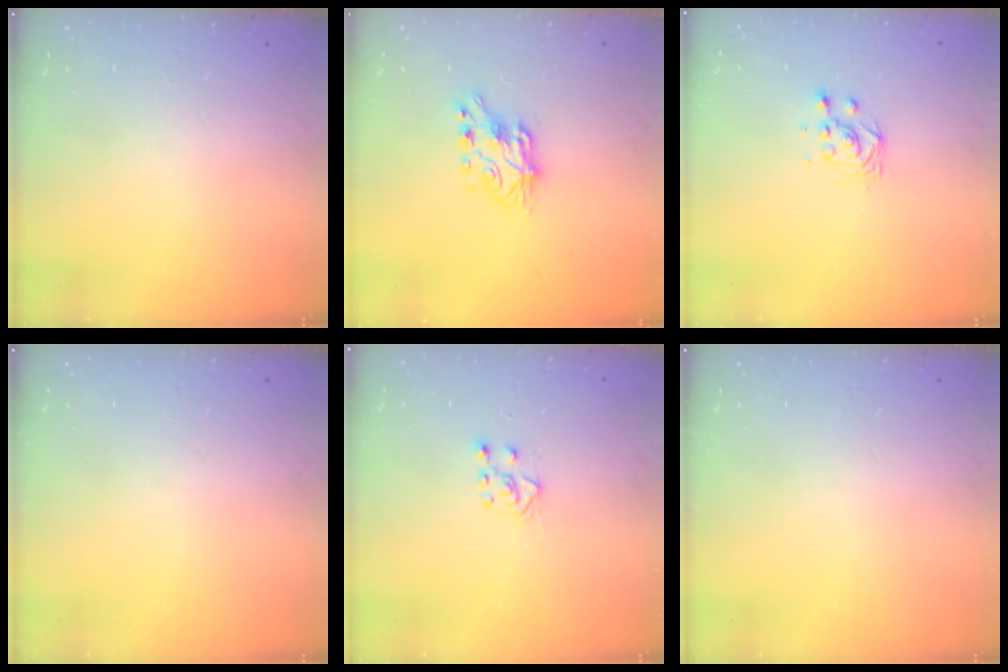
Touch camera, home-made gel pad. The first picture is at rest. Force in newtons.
{"total": 7.4, "press": 7.3, "slide": 0.8}
{"total": 2.8, "press": 2.8, "slide": 0.3}
{"total": 0.0}
{"total": 4.8, "press": 4.7, "slide": 0.7}
{"total": 0.0}